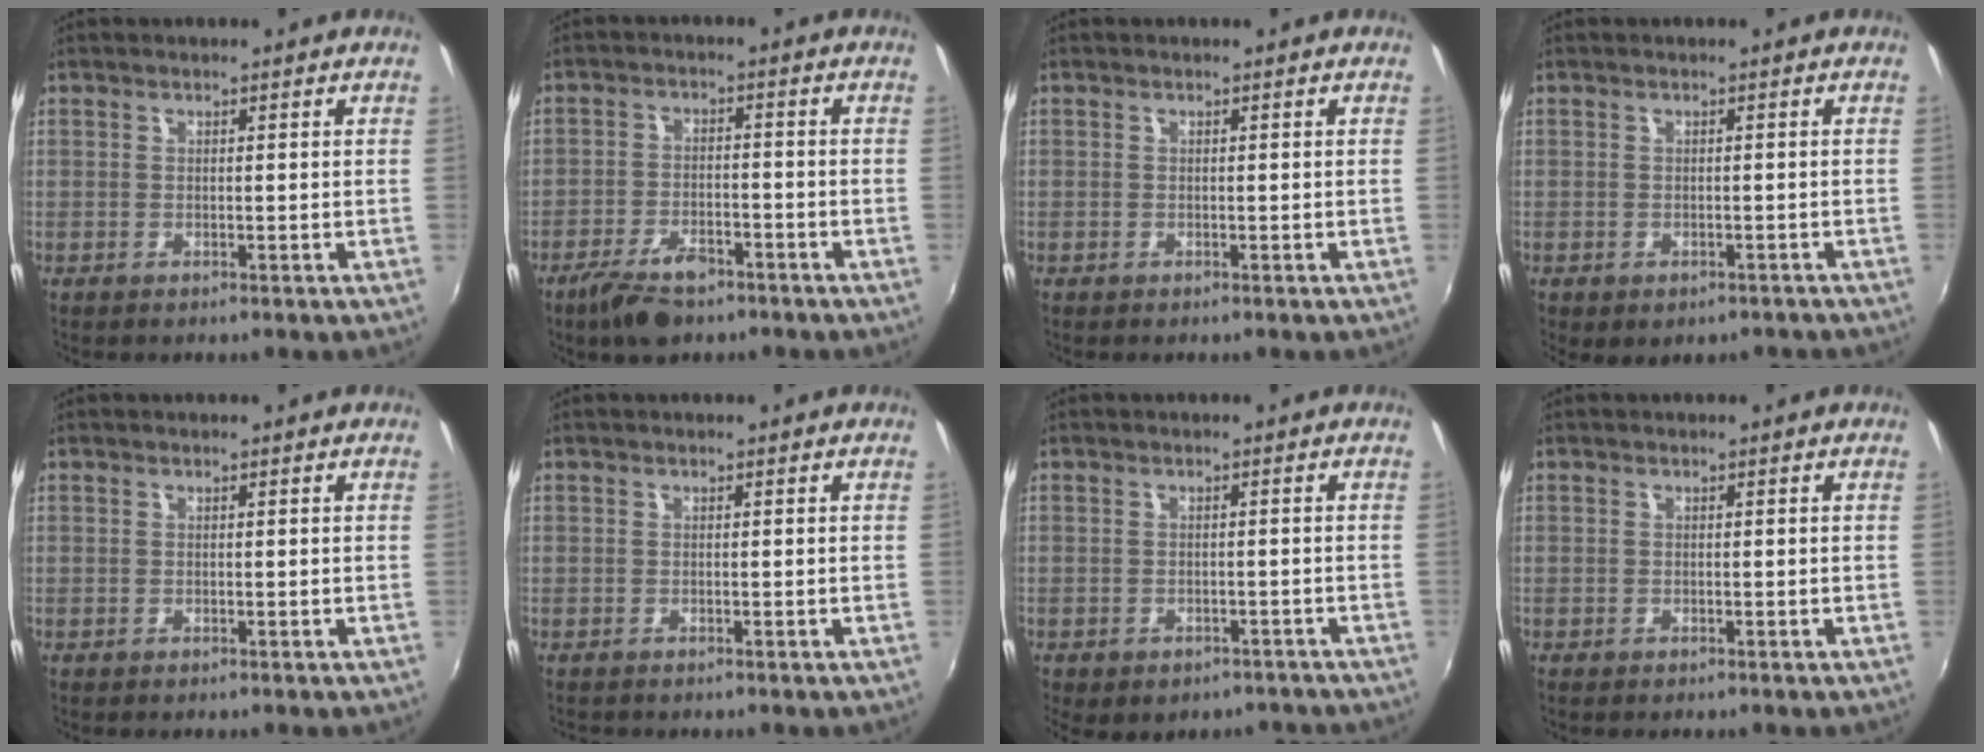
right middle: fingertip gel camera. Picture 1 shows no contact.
{"total": 7.9, "force": [-5.7, 3.2, 4.4], "torque": [-0.106, -0.009, -0.099]}
{"total": 0.0}
{"total": 3.5, "force": [-2.3, 1.9, 1.9], "torque": [-0.037, -0.017, -0.023]}
{"total": 0.0}
{"total": 0.0}
{"total": 7.3, "force": [-5.5, 3.7, 3.1], "torque": [-0.066, -0.018, -0.058]}
{"total": 0.0}